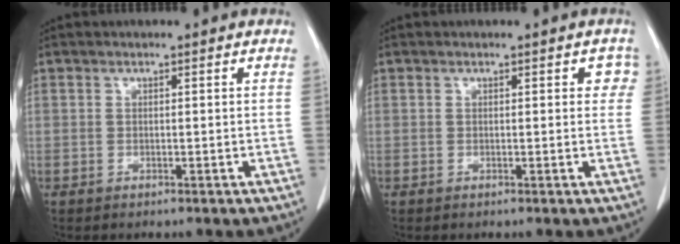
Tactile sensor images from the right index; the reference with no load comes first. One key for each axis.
{"total": 2.2, "fx": 0.8, "fy": 1.3, "fz": 1.6, "tx": -0.007, "ty": 0.010, "tz": 0.003}